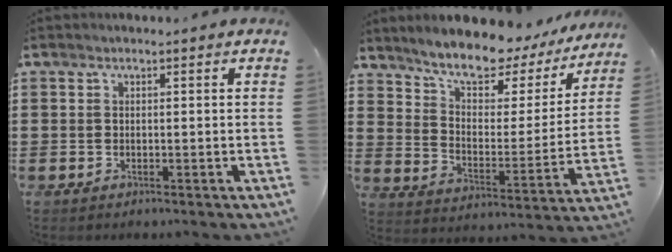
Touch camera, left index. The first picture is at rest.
{"total": 9.0, "force": [8.0, 2.2, 3.5], "torque": [-0.089, -0.056, 0.136]}